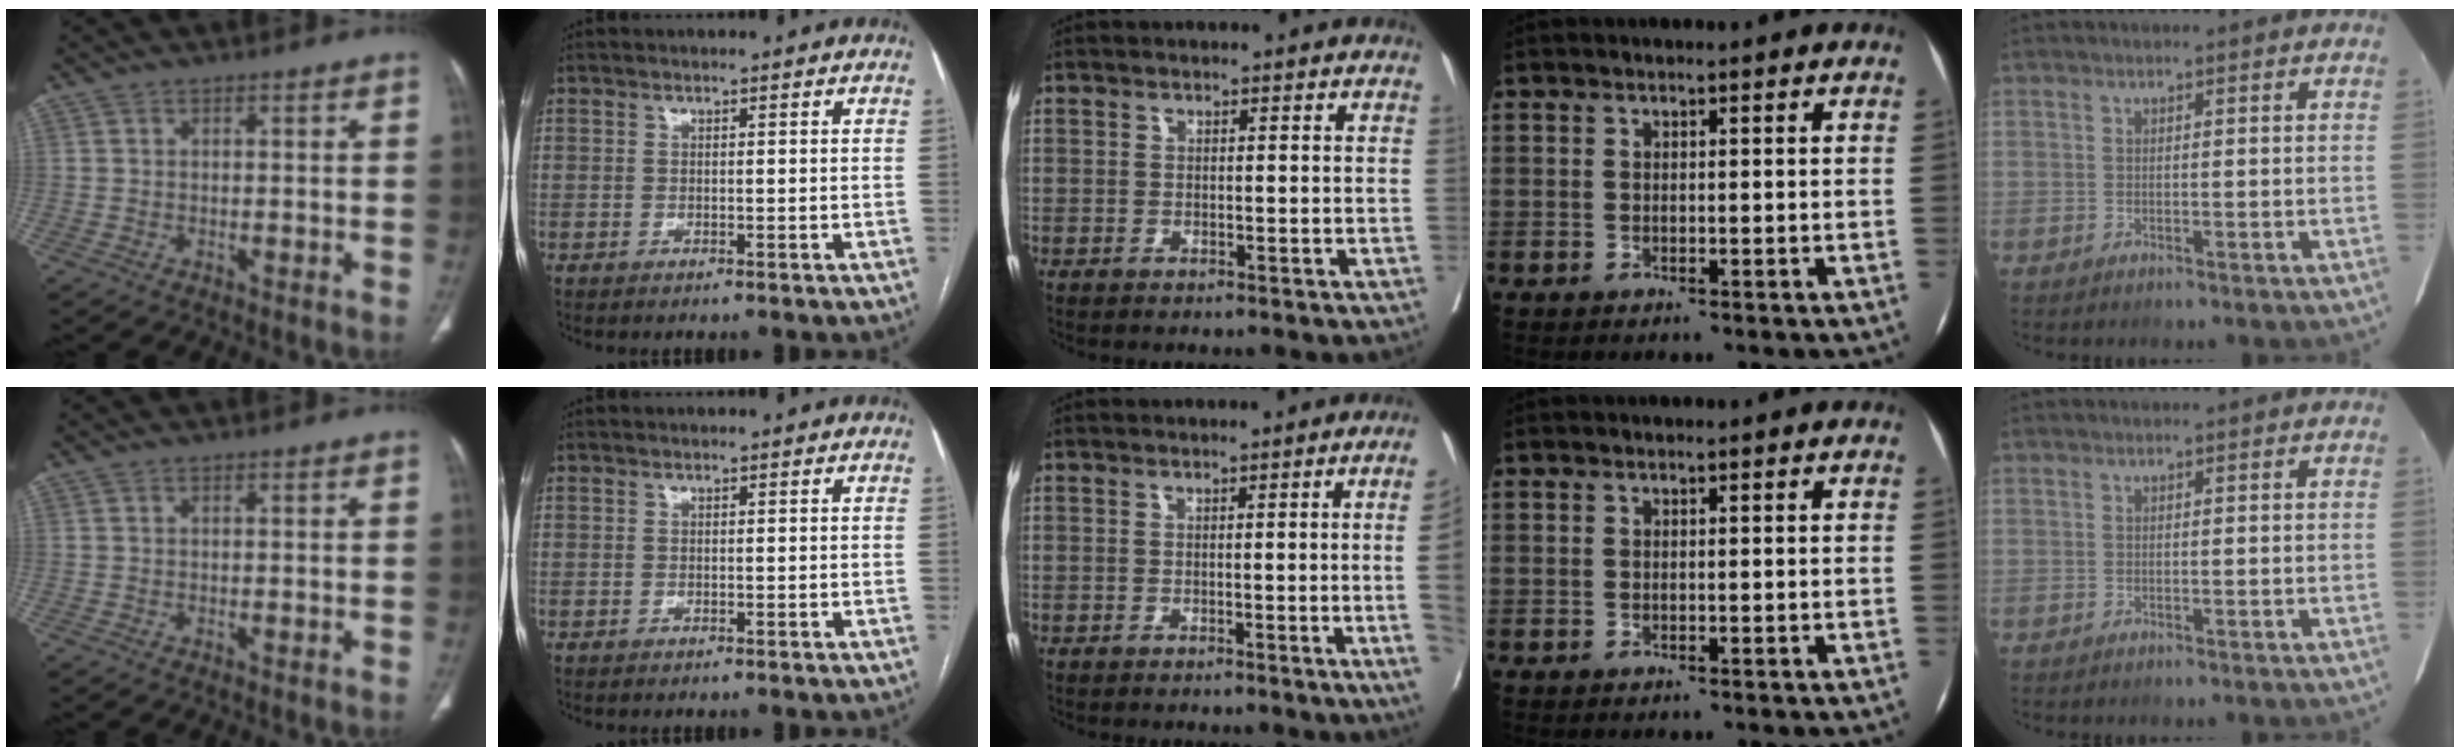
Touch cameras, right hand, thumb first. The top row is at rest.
{"middle": {"total": 6.4, "force": [-0.9, -2.0, 5.9], "torque": [-0.057, -0.012, -0.013]}}